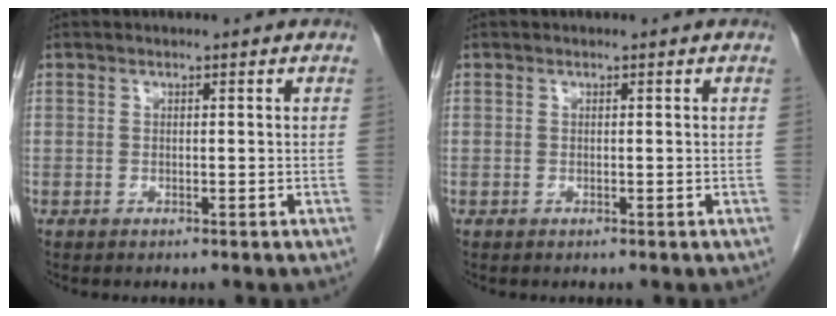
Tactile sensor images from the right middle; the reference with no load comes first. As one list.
[{"total": 0.0}]